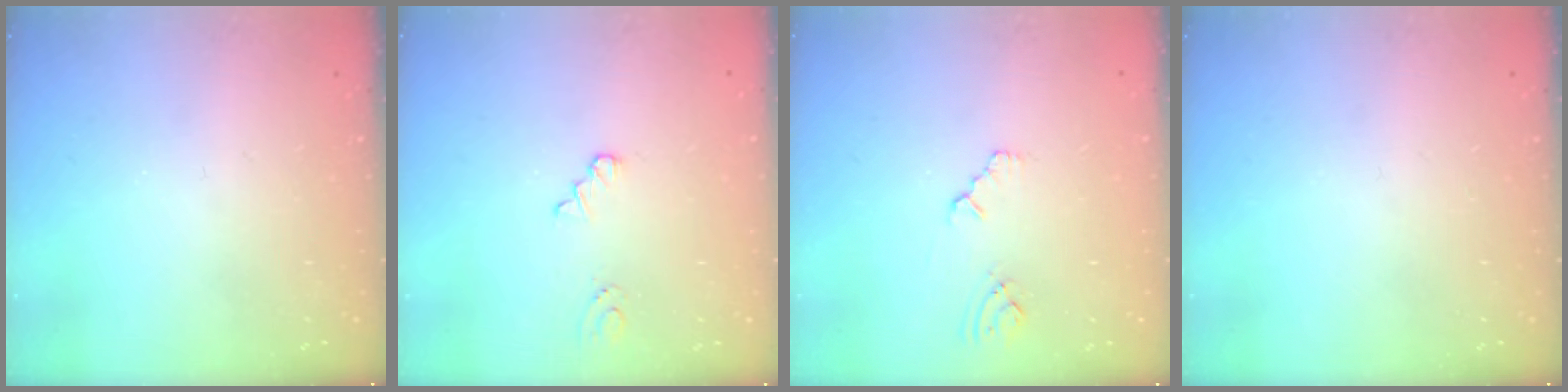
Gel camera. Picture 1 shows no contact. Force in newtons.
{"total": 1.0, "press": 1.0, "slide": 0.1}
{"total": 2.4, "press": 2.3, "slide": 0.4}
{"total": 0.0}